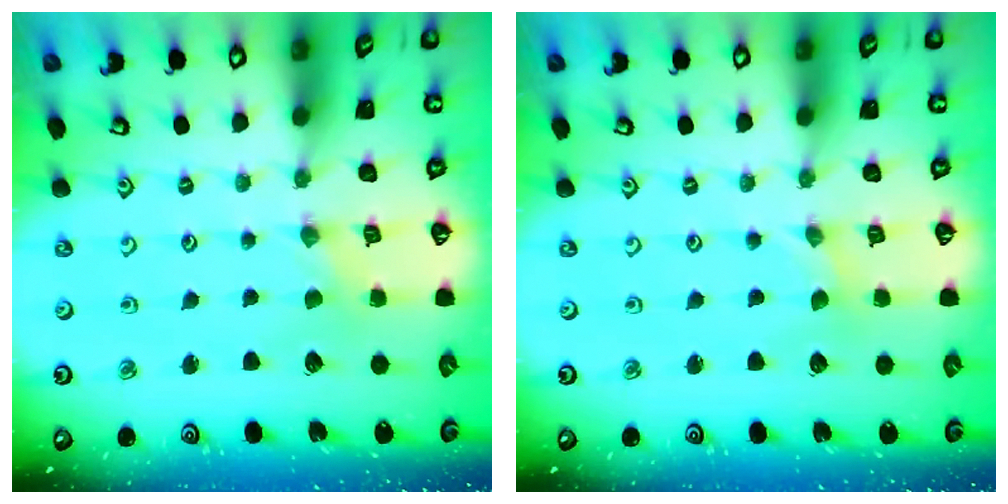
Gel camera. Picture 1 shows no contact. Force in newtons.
{"total": 0.0}